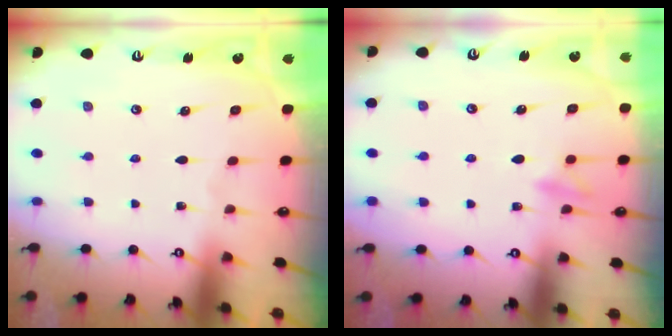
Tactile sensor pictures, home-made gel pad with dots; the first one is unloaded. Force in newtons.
{"total": 10.1, "press": 10.0, "slide": 1.4}